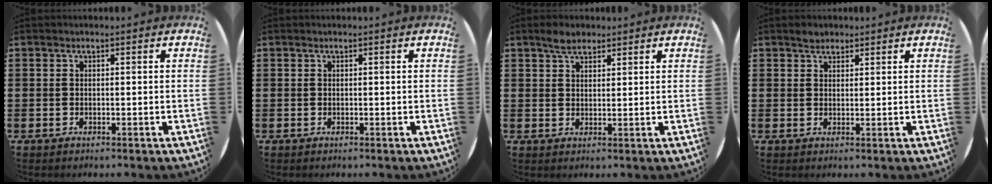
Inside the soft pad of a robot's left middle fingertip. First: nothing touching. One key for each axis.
{"total": 0.0}
{"total": 2.9, "fx": 2.5, "fy": 1.3, "fz": 0.9, "tx": -0.013, "ty": 0.004, "tz": 0.044}
{"total": 1.7, "fx": 1.5, "fy": 0.7, "fz": 0.1, "tx": 0.006, "ty": 0.001, "tz": 0.027}